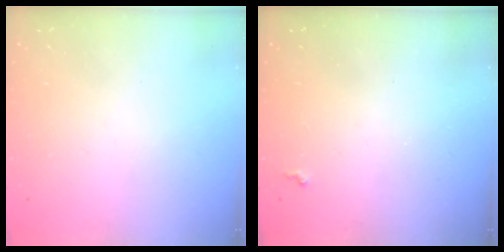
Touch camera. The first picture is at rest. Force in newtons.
{"total": 0.8, "press": 0.8, "slide": 0.3}